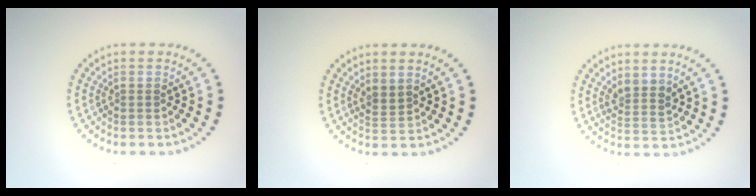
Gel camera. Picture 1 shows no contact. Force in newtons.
{"total": 1.4, "press": 1.1, "slide": 0.8}
{"total": 2.0, "press": 1.6, "slide": 1.2}